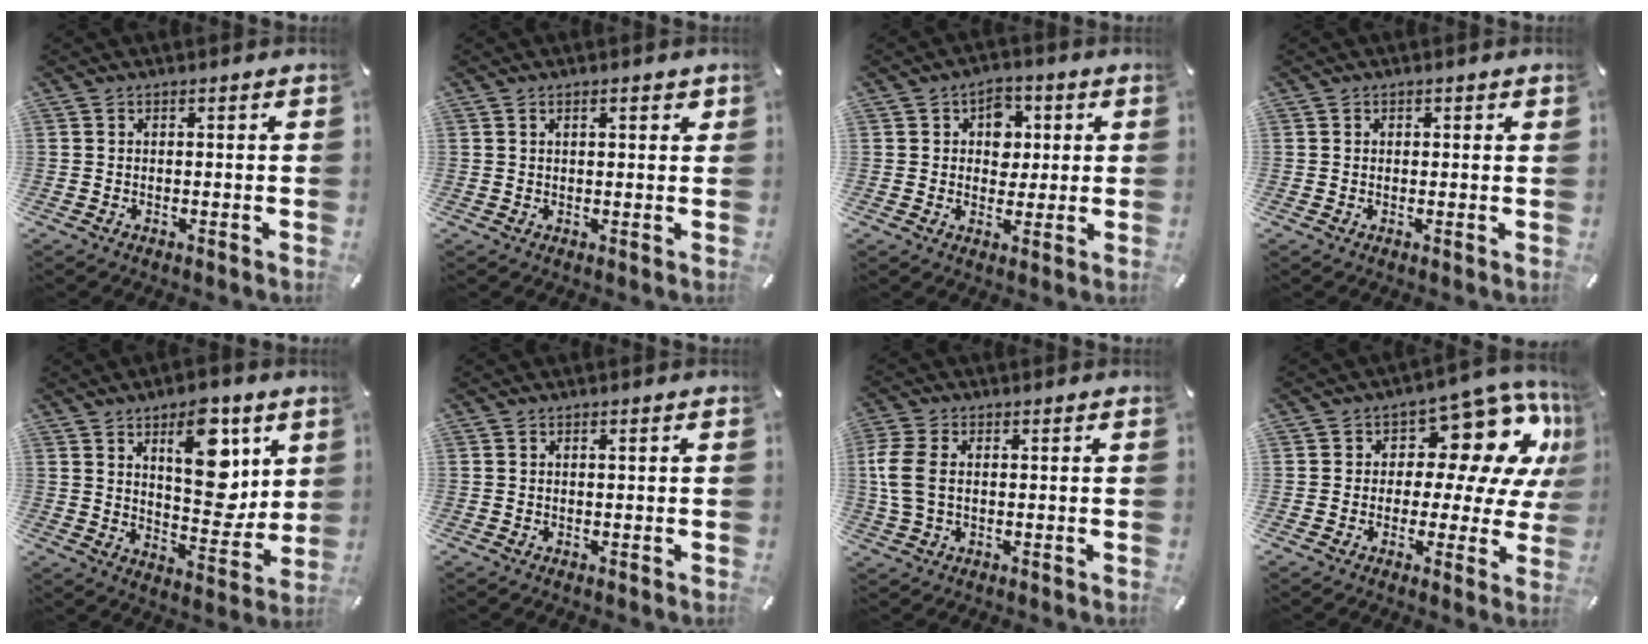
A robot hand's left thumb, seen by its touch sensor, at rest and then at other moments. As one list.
[{"total": 2.4, "force": [1.0, 0.9, 2.0], "torque": [-0.034, 0.001, 0.013]}, {"total": 7.0, "force": [1.6, 5.8, 3.5], "torque": [-0.035, -0.002, 0.020]}, {"total": 0.5, "force": [0.2, 0.5, 0.1], "torque": [-0.002, 0.003, 0.004]}, {"total": 15.2, "force": [7.3, 7.8, 10.9], "torque": [-0.131, -0.044, 0.123]}, {"total": 0.5, "force": [0.1, 0.1, 0.5], "torque": [-0.010, 0.000, 0.001]}, {"total": 7.3, "force": [0.4, 4.9, 5.4], "torque": [-0.132, 0.001, 0.005]}, {"total": 12.7, "force": [6.1, 7.2, 8.4], "torque": [-0.109, -0.056, 0.102]}]